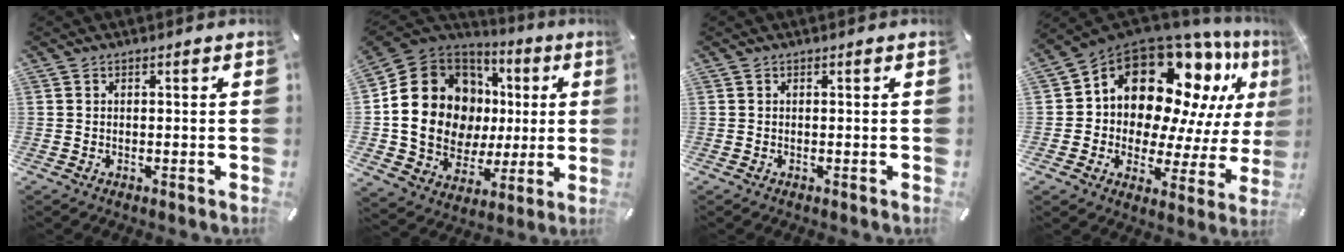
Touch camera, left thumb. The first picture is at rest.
{"total": 20.7, "force": [1.7, 17.1, 11.5], "torque": [-0.219, -0.021, 0.052]}
{"total": 0.0}
{"total": 17.2, "force": [9.6, 11.4, 8.6], "torque": [-0.148, -0.088, 0.171]}